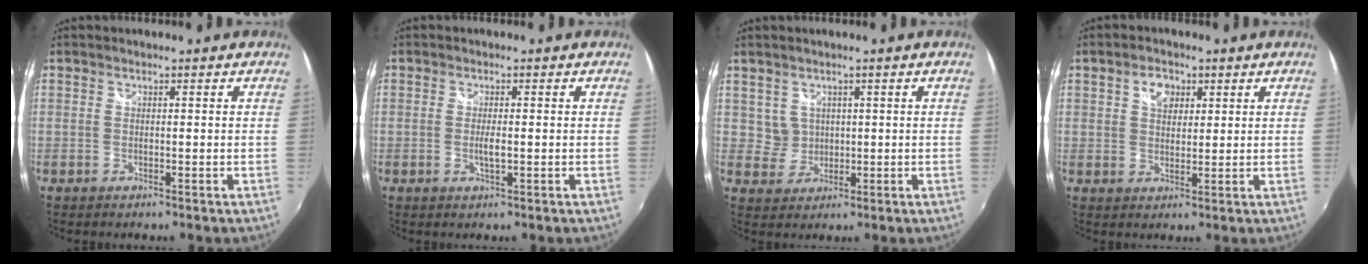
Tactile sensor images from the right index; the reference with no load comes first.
{"total": 2.2, "force": [-0.4, 0.4, 2.1], "torque": [-0.039, -0.006, -0.006]}
{"total": 3.1, "force": [1.2, 2.8, 0.1], "torque": [0.003, 0.007, 0.026]}
{"total": 4.5, "force": [1.9, 3.1, 2.5], "torque": [-0.034, 0.012, 0.034]}